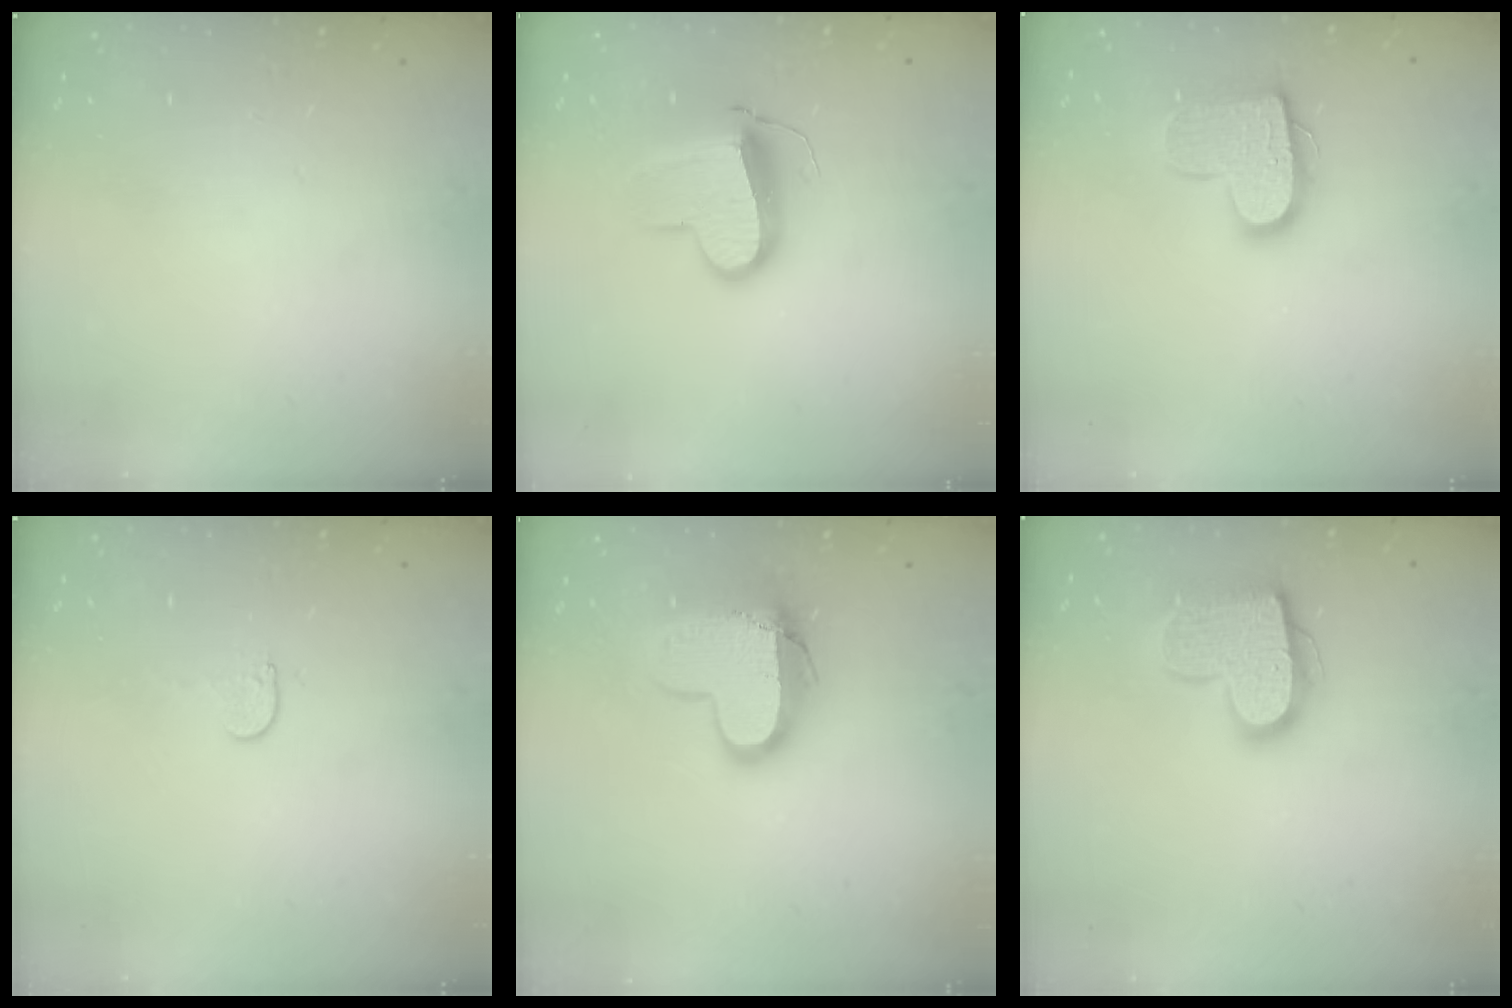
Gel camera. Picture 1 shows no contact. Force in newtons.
{"total": 13.4, "press": 13.3, "slide": 1.3}
{"total": 14.5, "press": 14.5, "slide": 0.8}
{"total": 4.0, "press": 4.0, "slide": 0.3}
{"total": 12.7, "press": 12.7, "slide": 0.9}
{"total": 15.8, "press": 15.8, "slide": 1.0}